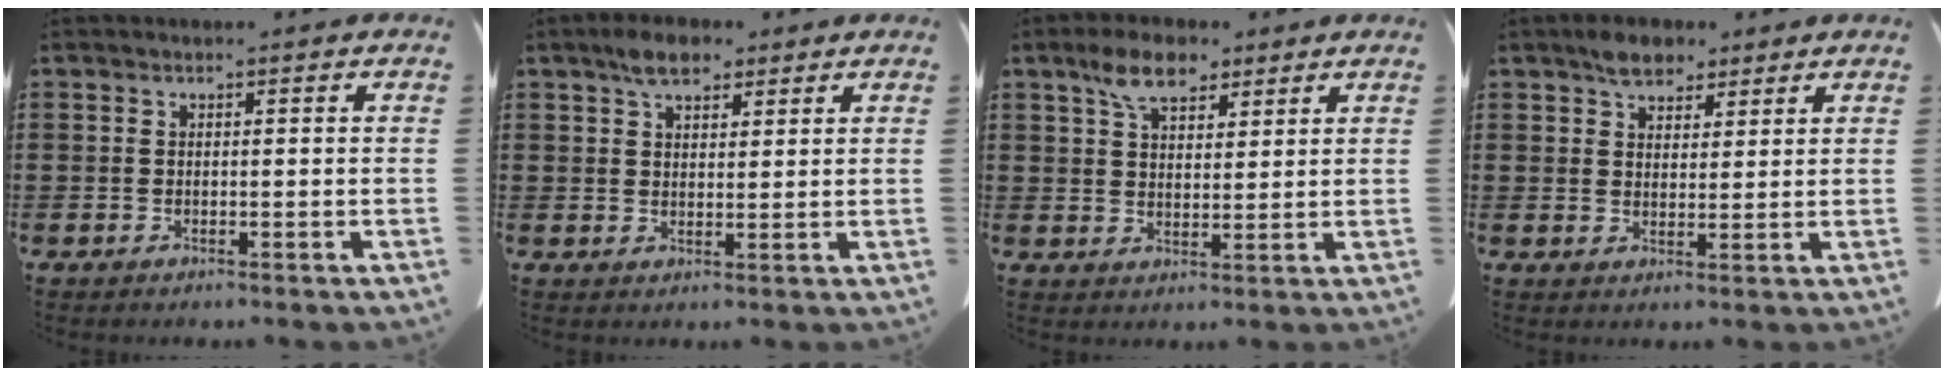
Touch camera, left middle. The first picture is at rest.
{"total": 4.6, "force": [3.5, 1.9, 2.4], "torque": [-0.049, 0.001, 0.064]}
{"total": 6.8, "force": [4.7, 3.1, 3.8], "torque": [-0.081, 0.003, 0.086]}
{"total": 4.4, "force": [3.5, 2.2, 1.4], "torque": [-0.030, 0.004, 0.066]}